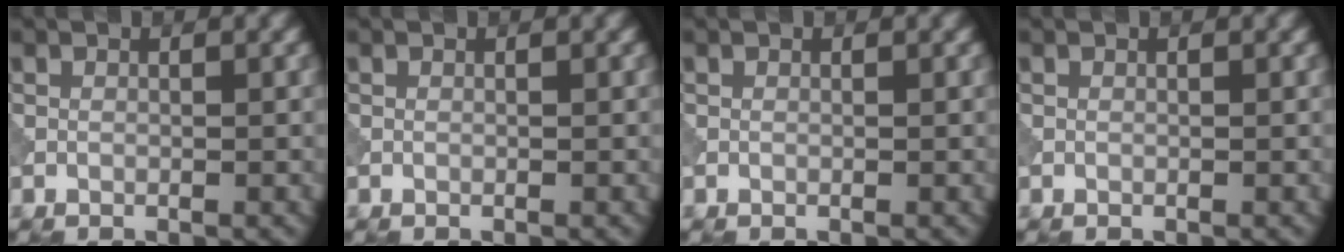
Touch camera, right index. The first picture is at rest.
{"total": 0.0}
{"total": 0.0}
{"total": 0.0}